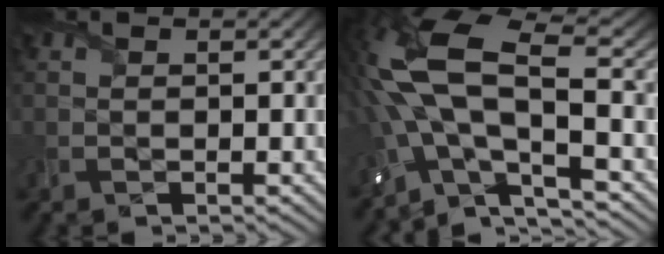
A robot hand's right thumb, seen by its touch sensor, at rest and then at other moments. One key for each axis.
{"total": 15.8, "fx": -1.4, "fy": 6.4, "fz": 14.4, "tx": -0.323, "ty": -0.007, "tz": -0.018}